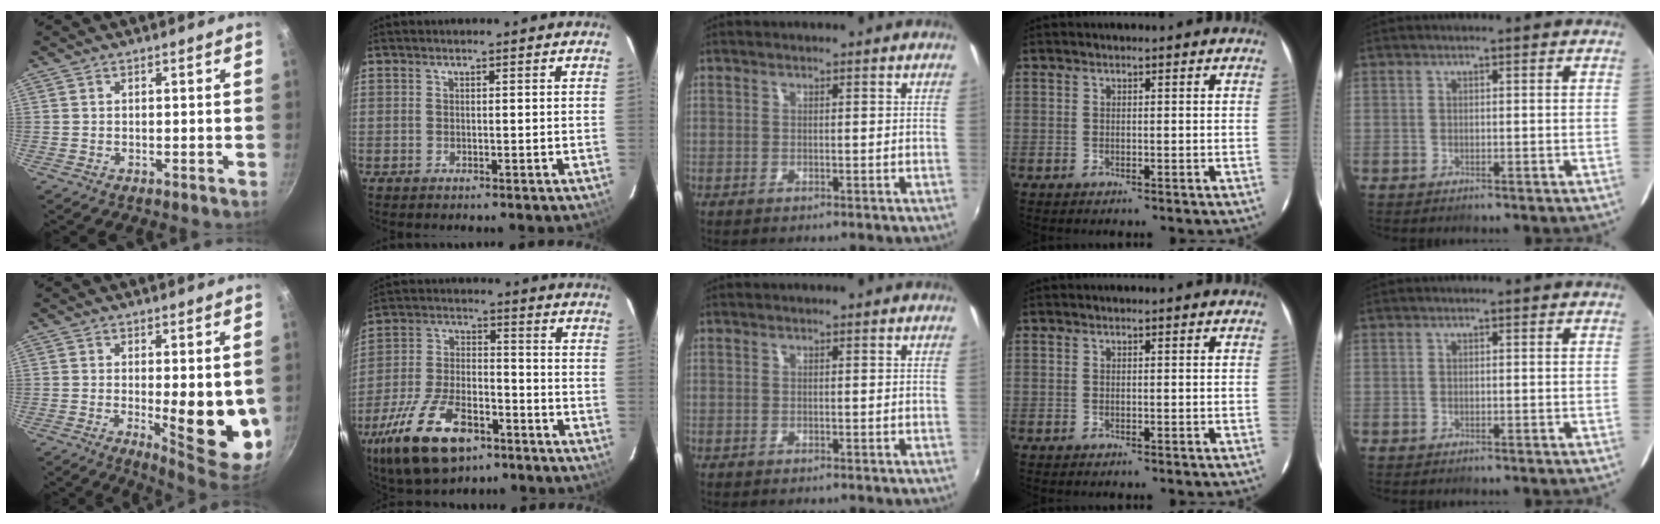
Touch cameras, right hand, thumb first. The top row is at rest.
{"thumb": {"total": 11.8, "force": [-0.7, 3.8, 11.2], "torque": [-0.128, -0.021, 0.002]}, "index": {"total": 18.8, "force": [-11.2, 8.7, 12.3], "torque": [-0.259, -0.023, -0.193]}}